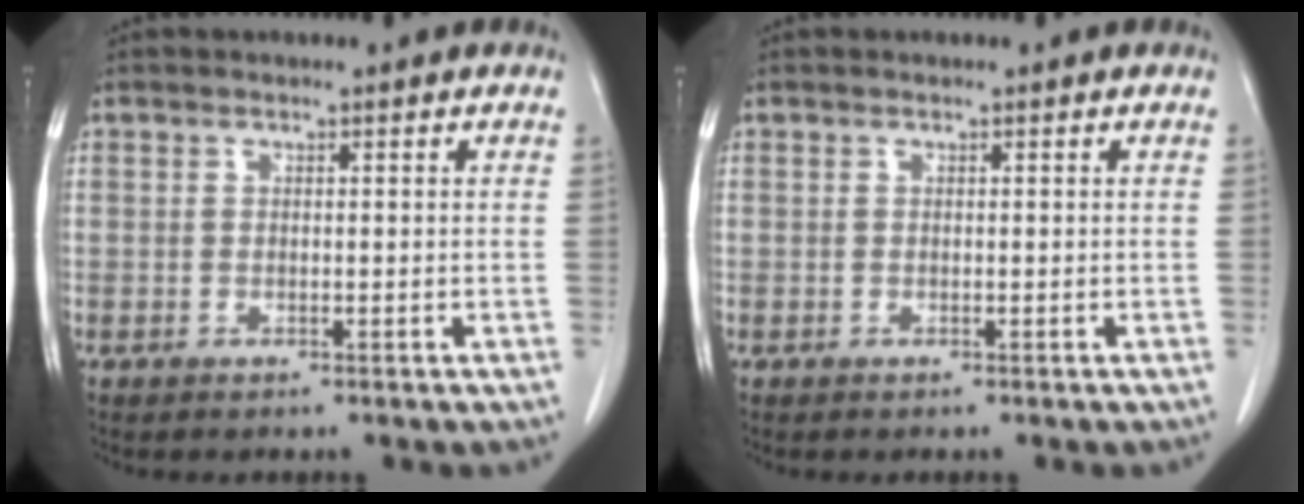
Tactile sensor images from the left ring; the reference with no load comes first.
{"total": 0.0}